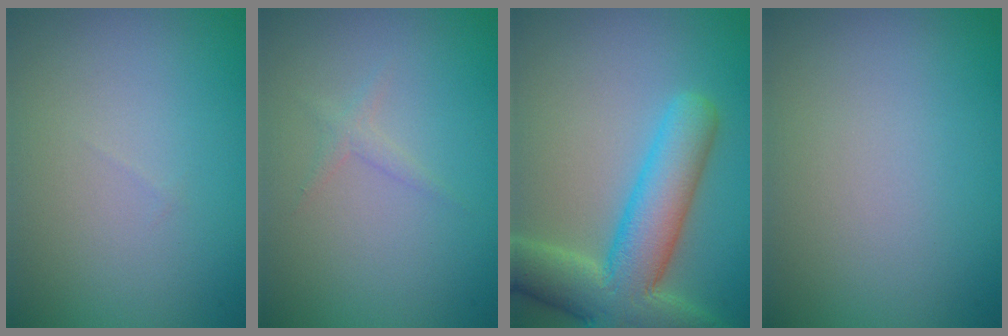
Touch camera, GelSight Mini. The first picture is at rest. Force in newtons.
{"total": 0.9, "press": 0.9, "slide": 0.0}
{"total": 8.8, "press": 8.8, "slide": 0.7}
{"total": 0.0}